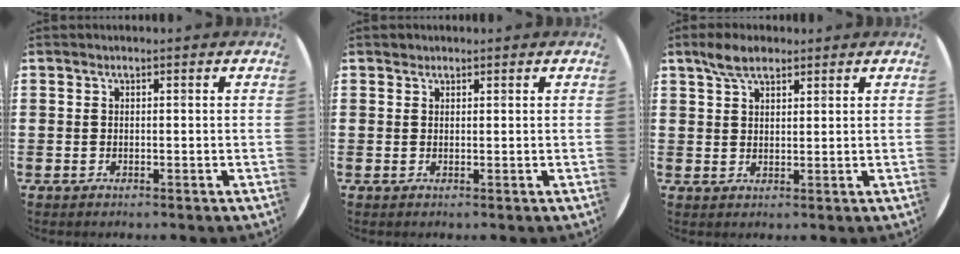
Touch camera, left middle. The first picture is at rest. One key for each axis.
{"total": 0.6, "fx": 0.6, "fy": 0.2, "fz": -0.1, "tx": 0.001, "ty": 0.003, "tz": 0.011}
{"total": 4.2, "fx": 3.2, "fy": 1.8, "fz": 2.0, "tx": -0.038, "ty": 0.003, "tz": 0.058}